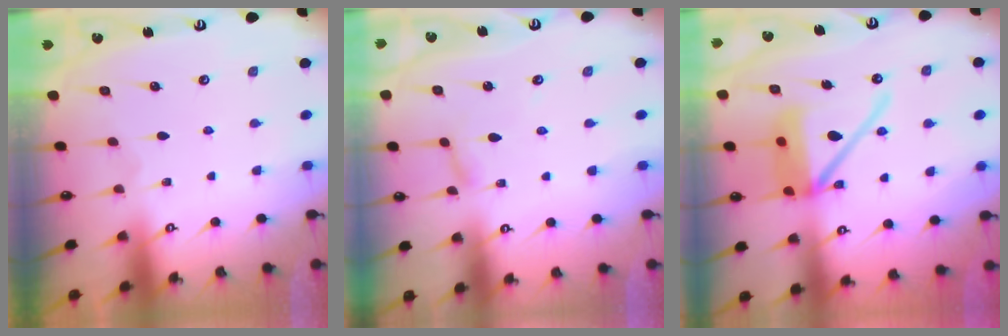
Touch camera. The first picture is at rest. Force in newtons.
{"total": 2.8, "press": 2.7, "slide": 0.3}
{"total": 14.7, "press": 14.6, "slide": 2.0}